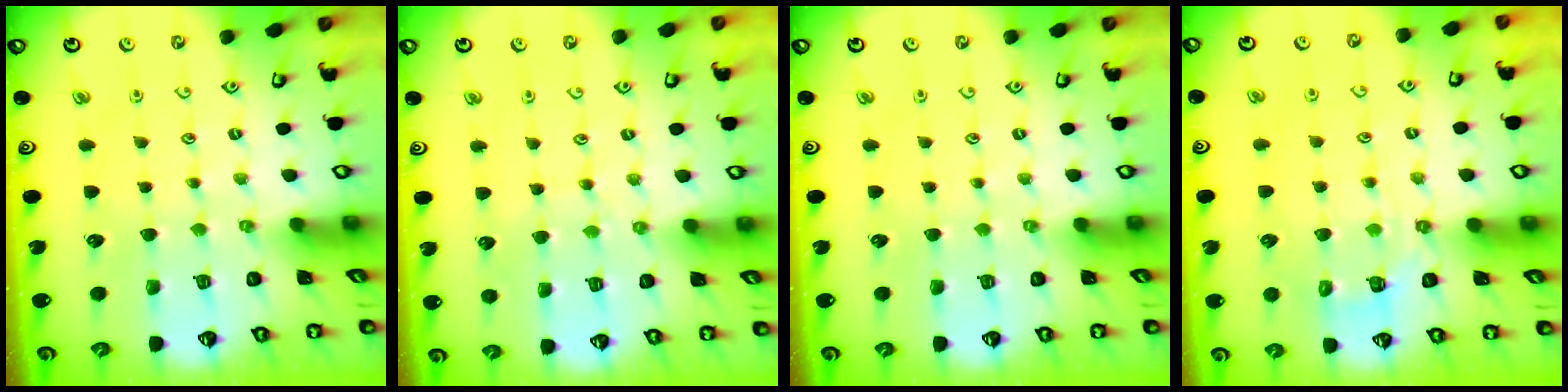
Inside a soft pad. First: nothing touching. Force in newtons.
{"total": 2.6, "press": 2.6, "slide": 0.3}
{"total": 0.0}
{"total": 5.2, "press": 5.0, "slide": 1.2}